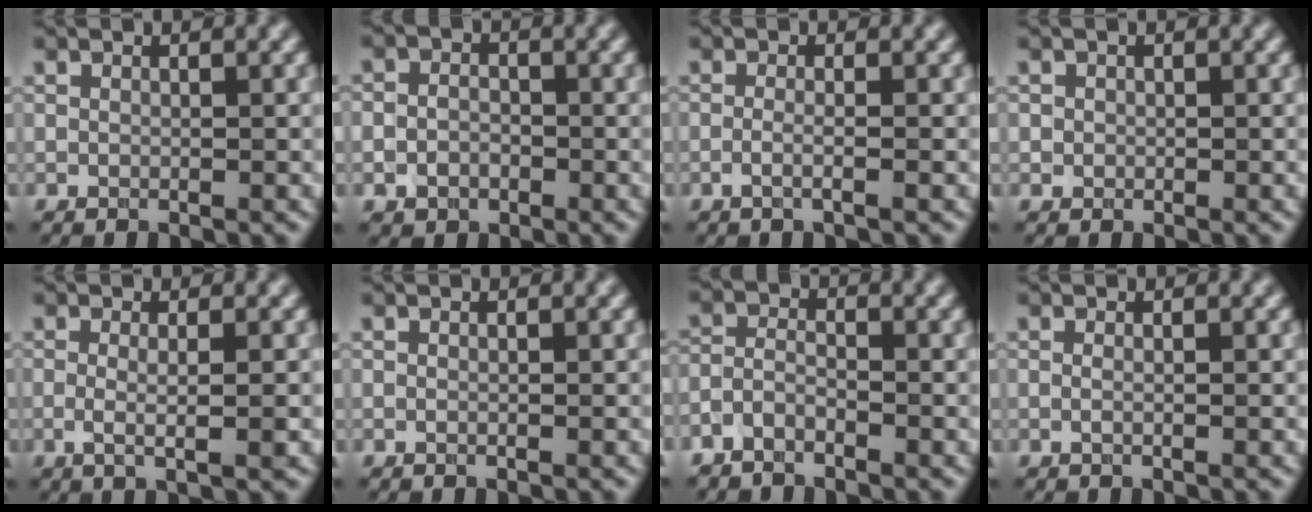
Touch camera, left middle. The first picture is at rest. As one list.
[{"total": 2.2, "force": [-0.7, 1.8, 1.0], "torque": [-0.007, -0.003, -0.017]}, {"total": 1.5, "force": [-0.4, 0.4, 1.4], "torque": [-0.019, -0.003, -0.014]}, {"total": 0.6, "force": [0.0, 0.6, 0.1], "torque": [0.005, -0.003, 0.000]}, {"total": 2.7, "force": [-0.1, 0.7, 2.6], "torque": [-0.040, -0.004, -0.007]}, {"total": 0.0}, {"total": 2.0, "force": [-1.6, 0.8, 0.9], "torque": [-0.019, 0.005, -0.039]}, {"total": 0.5, "force": [0.0, 0.1, 0.5], "torque": [-0.012, -0.004, -0.004]}]